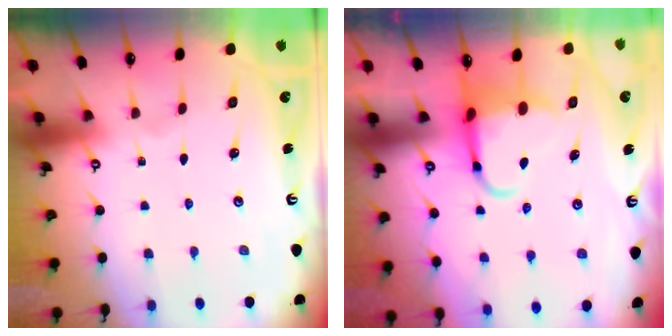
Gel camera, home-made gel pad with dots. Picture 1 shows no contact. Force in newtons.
{"total": 6.5, "press": 6.3, "slide": 1.5}